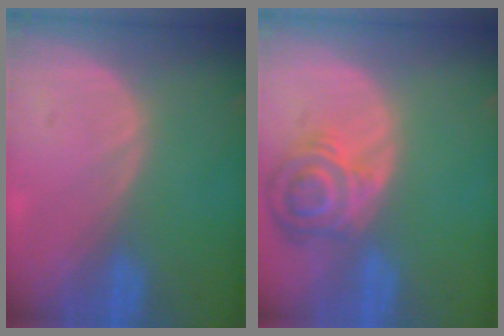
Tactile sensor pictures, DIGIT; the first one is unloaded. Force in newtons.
{"total": 7.8, "press": 7.0, "slide": 3.6}